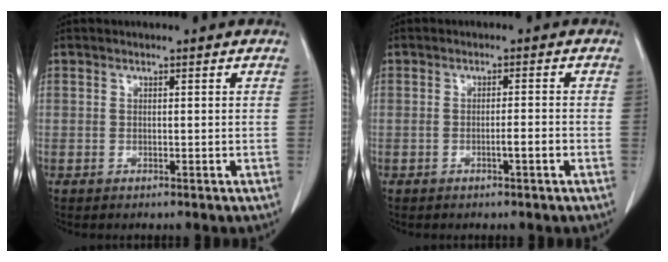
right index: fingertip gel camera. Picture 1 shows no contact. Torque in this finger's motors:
{"motor_torque": [0.33, -0.21, 0.23, 0.05]}